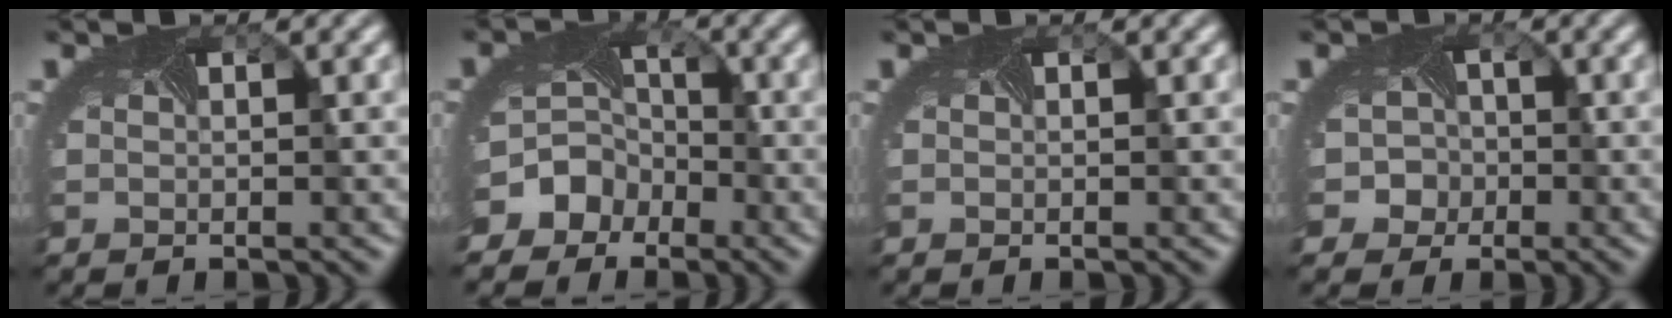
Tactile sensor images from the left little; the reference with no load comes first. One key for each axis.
{"total": 7.3, "fx": -3.9, "fy": 6.0, "fz": 1.5, "tx": -0.024, "ty": -0.013, "tz": -0.069}
{"total": 0.0}
{"total": 4.7, "fx": -1.4, "fy": 4.3, "fz": 1.3, "tx": -0.001, "ty": 0.006, "tz": -0.035}